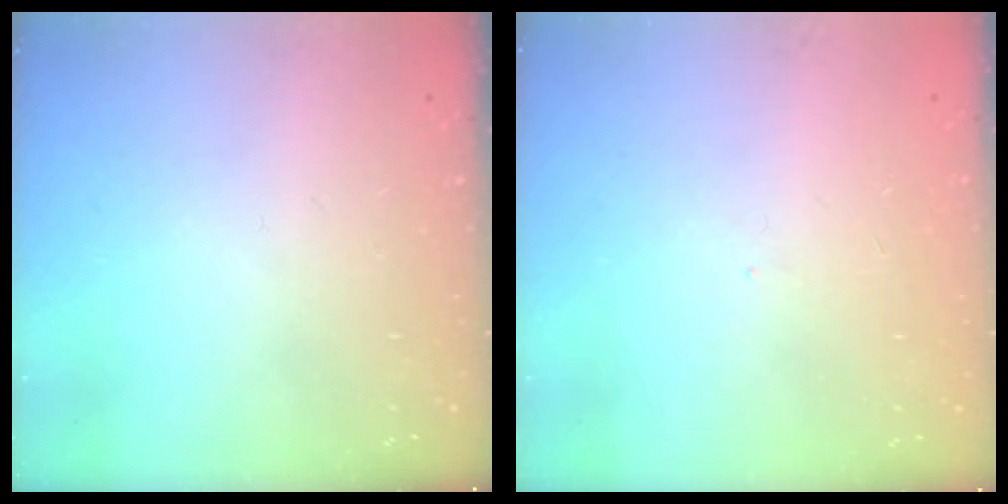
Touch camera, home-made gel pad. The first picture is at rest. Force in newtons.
{"total": 0.9, "press": 0.8, "slide": 0.4}